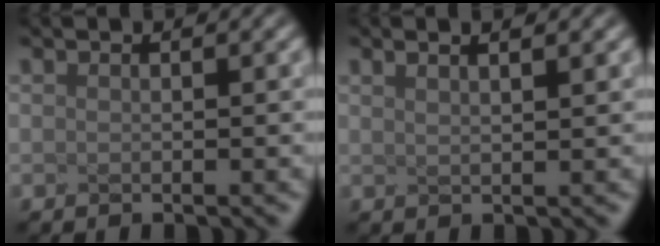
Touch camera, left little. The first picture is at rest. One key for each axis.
{"total": 2.2, "fx": 1.5, "fy": 0.6, "fz": 1.6, "tx": -0.021, "ty": 0.025, "tz": 0.014}